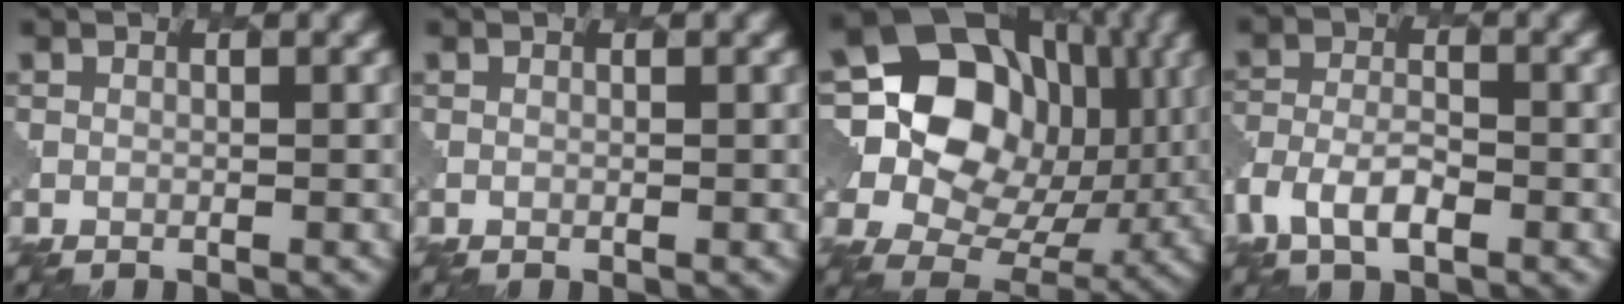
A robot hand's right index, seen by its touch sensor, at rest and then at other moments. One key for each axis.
{"total": 0.0}
{"total": 14.9, "fx": 2.7, "fy": 12.3, "fz": 8.1, "tx": -0.142, "ty": 0.007, "tz": 0.058}
{"total": 4.0, "fx": -2.1, "fy": 2.3, "fz": 2.5, "tx": -0.055, "ty": -0.003, "tz": -0.044}